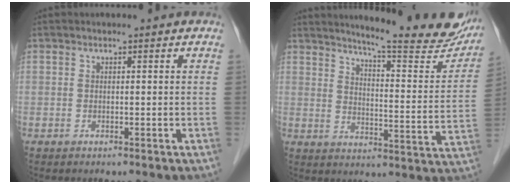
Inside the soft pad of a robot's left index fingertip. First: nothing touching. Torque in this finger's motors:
{"motor_torque": [0.19, -0.28, 0.16, 0.05]}